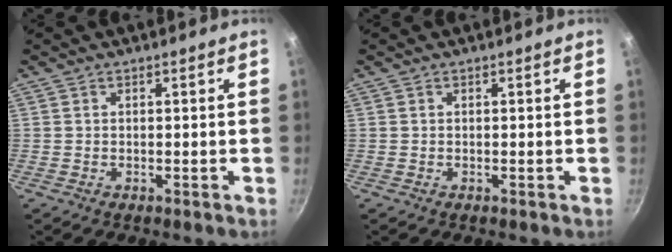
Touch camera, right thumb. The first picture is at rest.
{"total": 0.0}